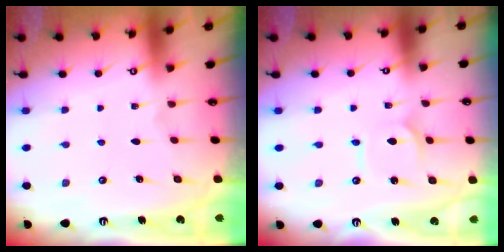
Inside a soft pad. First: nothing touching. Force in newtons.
{"total": 2.5, "press": 2.5, "slide": 0.1}